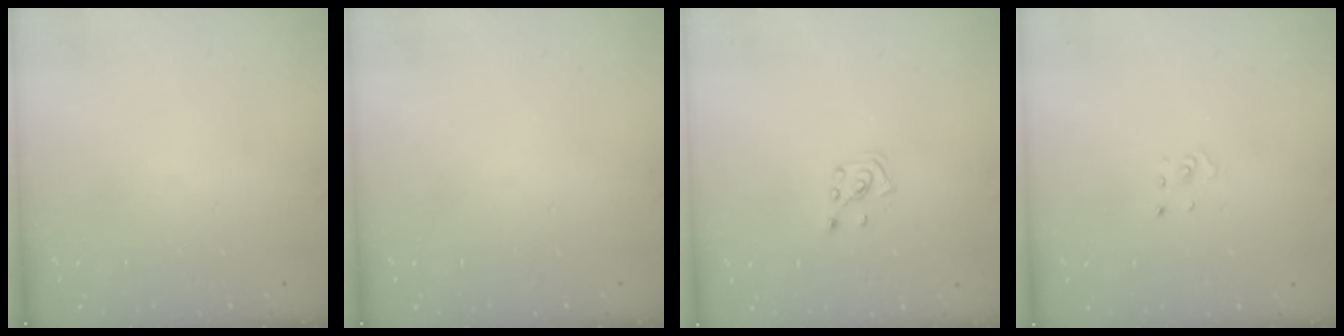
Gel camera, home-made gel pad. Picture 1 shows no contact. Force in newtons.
{"total": 0.0}
{"total": 2.7, "press": 2.7, "slide": 0.5}
{"total": 0.9, "press": 0.9, "slide": 0.1}